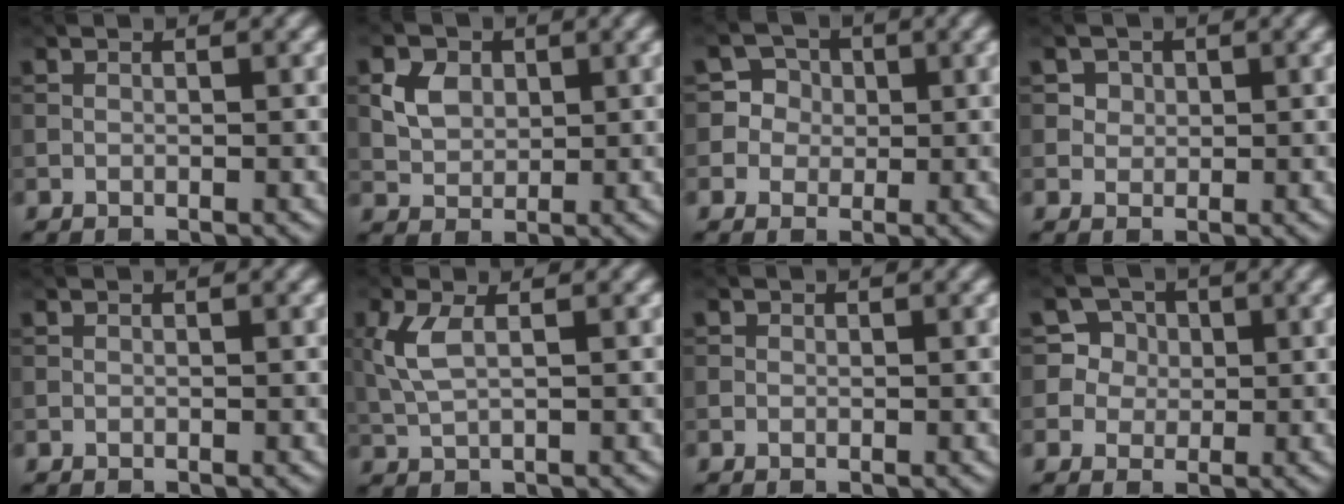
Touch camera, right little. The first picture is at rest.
{"total": 2.3, "force": [0.2, 2.0, 1.2], "torque": [-0.027, 0.001, 0.011]}
{"total": 3.3, "force": [0.1, 3.3, 0.3], "torque": [0.008, 0.011, 0.007]}
{"total": 1.8, "force": [0.8, 1.6, 0.5], "torque": [-0.024, 0.000, 0.032]}
{"total": 0.0}
{"total": 2.5, "force": [0.3, 0.9, 2.4], "torque": [-0.063, 0.005, 0.016]}
{"total": 0.5, "force": [-0.2, -0.1, -0.4], "torque": [0.009, 0.002, 0.006]}
{"total": 4.3, "force": [1.2, 4.0, 0.8], "torque": [-0.012, 0.013, 0.027]}